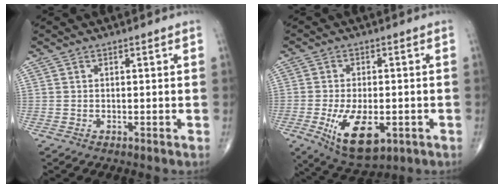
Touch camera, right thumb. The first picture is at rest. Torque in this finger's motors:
{"motor_torque": [-0.31, 0.34, 0.27, -0.58, 0.32]}